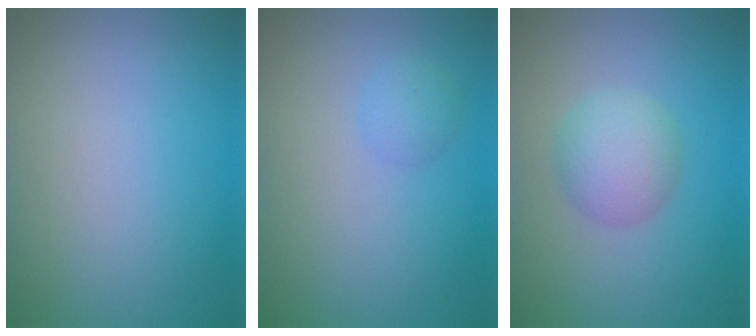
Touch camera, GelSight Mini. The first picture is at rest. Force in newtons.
{"total": 1.4, "press": 1.3, "slide": 0.2}
{"total": 3.4, "press": 3.4, "slide": 0.1}